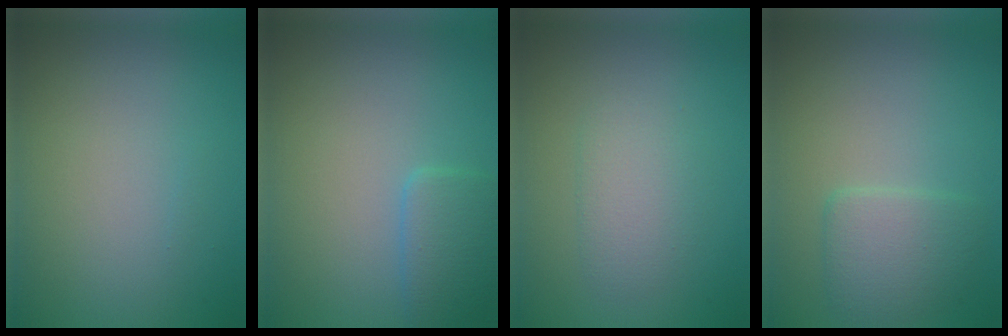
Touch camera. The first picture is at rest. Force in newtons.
{"total": 2.6, "press": 2.5, "slide": 0.3}
{"total": 2.3, "press": 2.2, "slide": 0.1}
{"total": 2.8, "press": 2.8, "slide": 0.3}